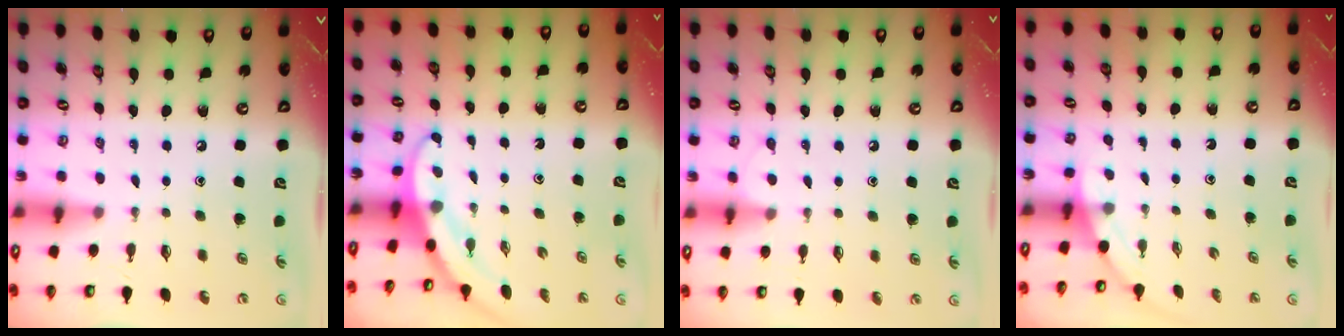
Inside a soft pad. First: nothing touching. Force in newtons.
{"total": 2.9, "press": 2.9, "slide": 0.1}
{"total": 5.0, "press": 5.0, "slide": 0.6}
{"total": 1.7, "press": 1.7, "slide": 0.0}